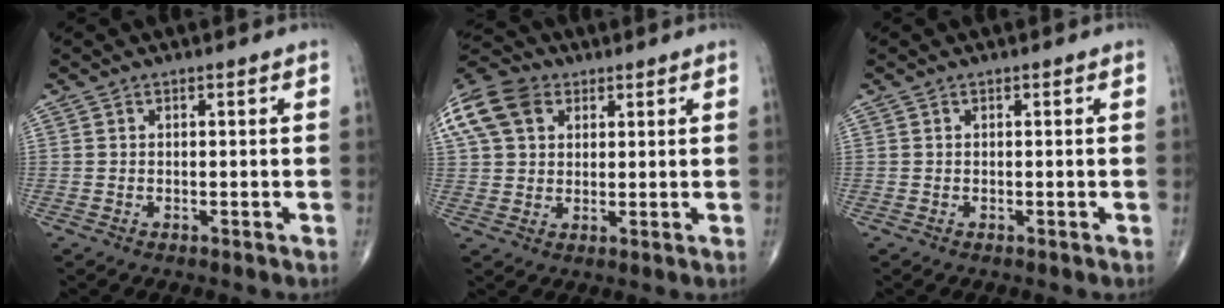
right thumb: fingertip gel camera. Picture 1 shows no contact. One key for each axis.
{"total": 15.1, "fx": 6.0, "fy": 10.9, "fz": 8.5, "tx": -0.190, "ty": 0.024, "tz": 0.106}
{"total": 0.0}